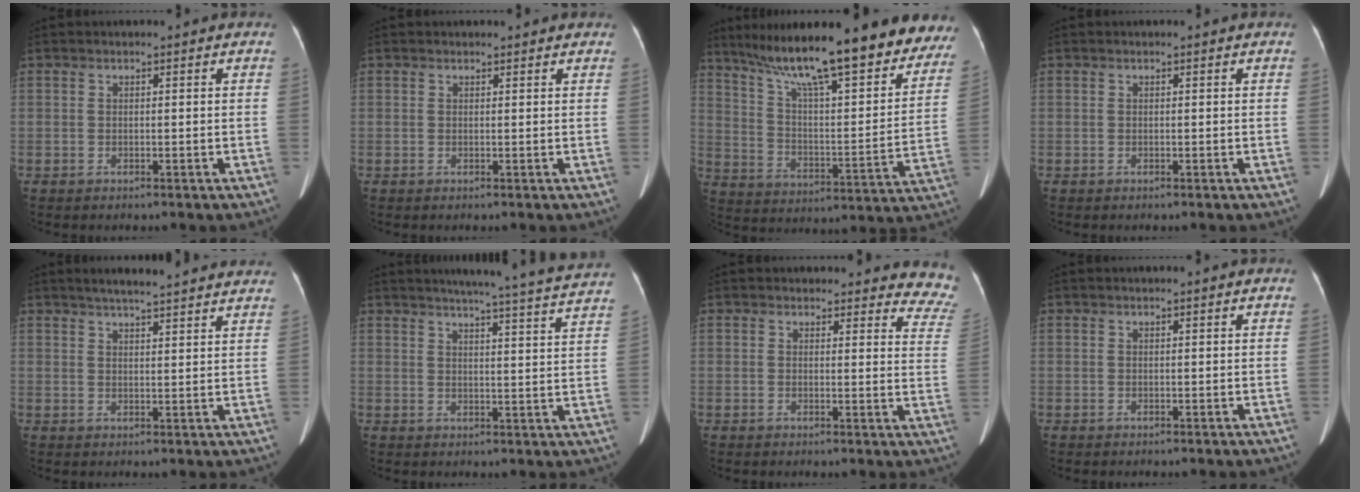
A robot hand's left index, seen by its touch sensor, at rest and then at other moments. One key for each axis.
{"total": 1.2, "fx": 1.0, "fy": 0.5, "fz": 0.2, "tx": -0.010, "ty": 0.005, "tz": 0.008}
{"total": 28.7, "fx": 23.5, "fy": 5.2, "fz": 15.7, "tx": -0.241, "ty": -0.031, "tz": 0.319}
{"total": 0.0}
{"total": 13.8, "fx": 12.4, "fy": 1.2, "fz": 5.9, "tx": -0.082, "ty": 0.028, "tz": 0.151}
{"total": 18.5, "fx": 17.0, "fy": -1.4, "fz": 7.1, "tx": -0.108, "ty": -0.042, "tz": 0.197}
{"total": 11.9, "fx": 11.4, "fy": 3.6, "fz": 0.2, "tx": 0.063, "ty": -0.072, "tz": 0.070}
{"total": 0.0}